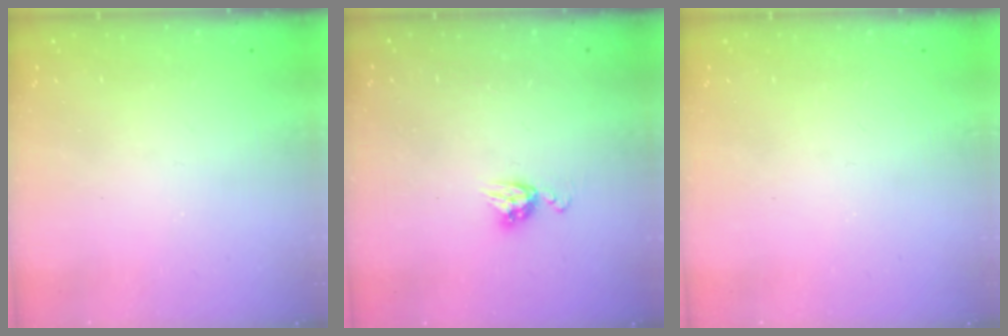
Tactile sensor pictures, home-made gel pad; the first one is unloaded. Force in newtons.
{"total": 5.9, "press": 5.9, "slide": 0.5}
{"total": 0.0}